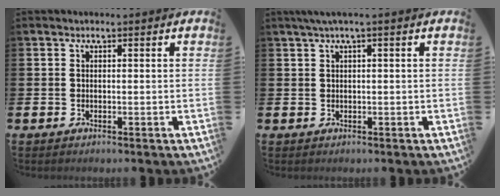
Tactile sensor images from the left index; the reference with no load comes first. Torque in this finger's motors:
{"motor_torque": [0.10, 0.03, 0.07, 0.10]}